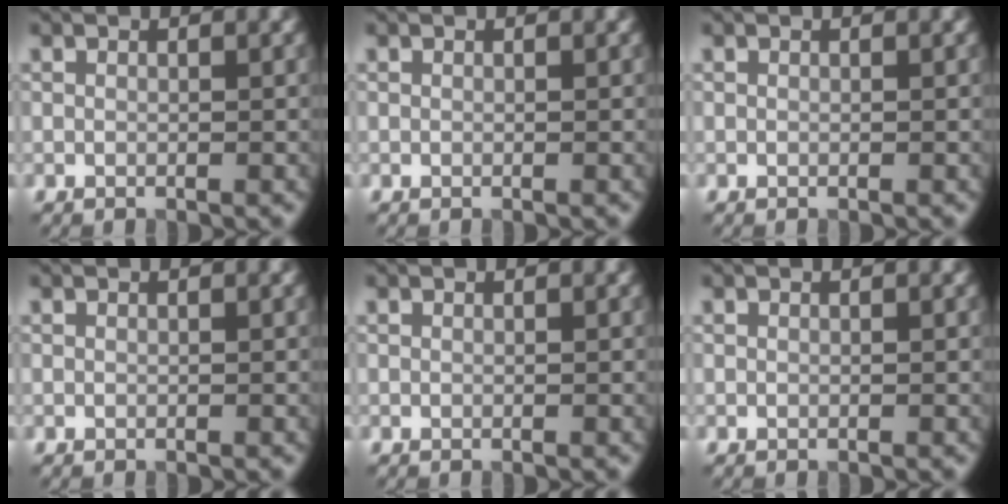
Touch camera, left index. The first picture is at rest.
{"total": 0.0}
{"total": 0.0}
{"total": 0.0}
{"total": 0.0}
{"total": 0.0}